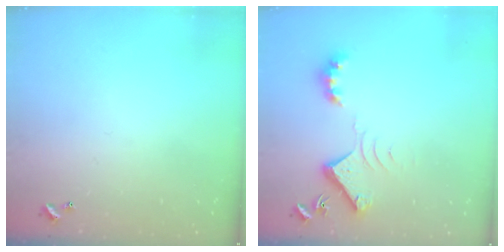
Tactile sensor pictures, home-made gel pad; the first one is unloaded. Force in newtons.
{"total": 8.2, "press": 8.1, "slide": 0.8}